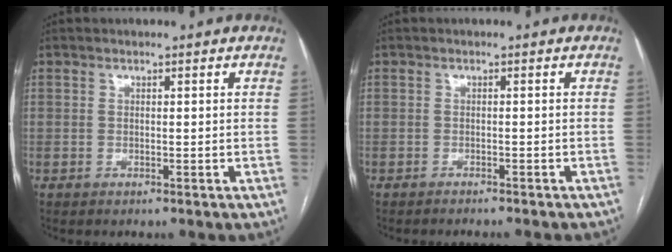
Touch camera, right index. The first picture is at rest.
{"total": 5.8, "force": [-5.3, 1.2, 2.2], "torque": [-0.025, -0.007, -0.060]}